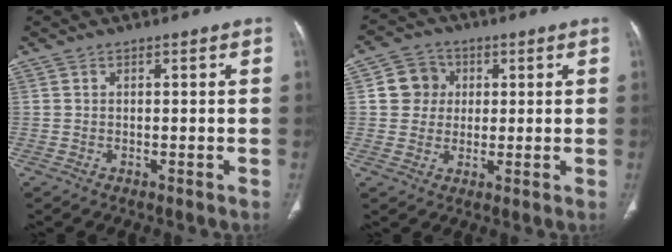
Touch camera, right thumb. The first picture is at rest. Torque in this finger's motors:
{"motor_torque": [-0.60, 0.55, 0.27, -0.13, 0.00]}